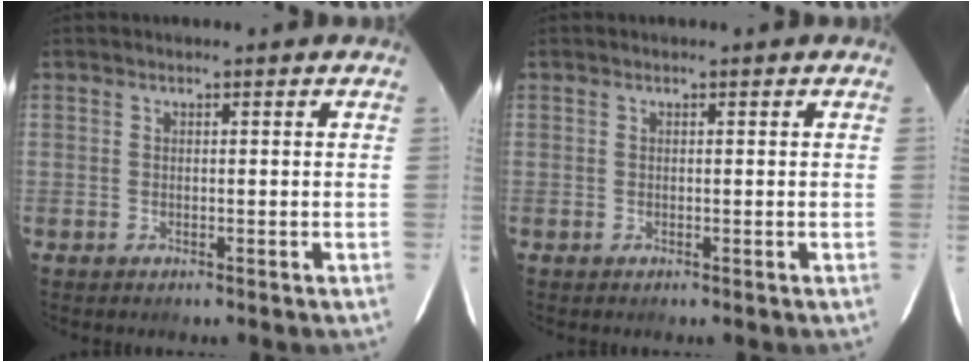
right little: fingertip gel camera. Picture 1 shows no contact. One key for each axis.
{"total": 0.0}